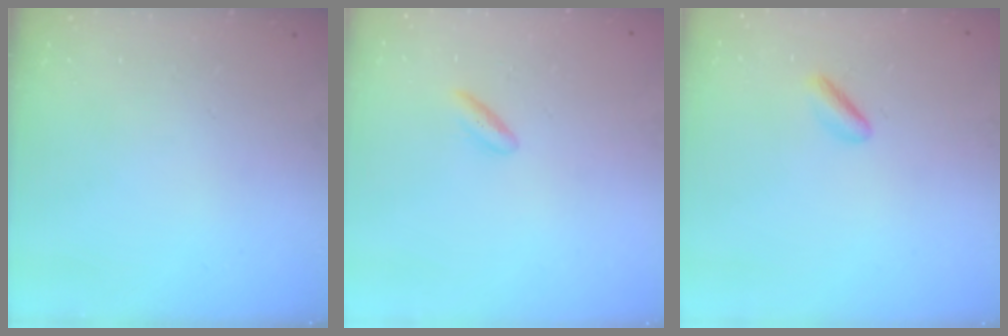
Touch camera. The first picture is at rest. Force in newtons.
{"total": 2.5, "press": 2.2, "slide": 1.1}
{"total": 2.3, "press": 2.0, "slide": 1.1}